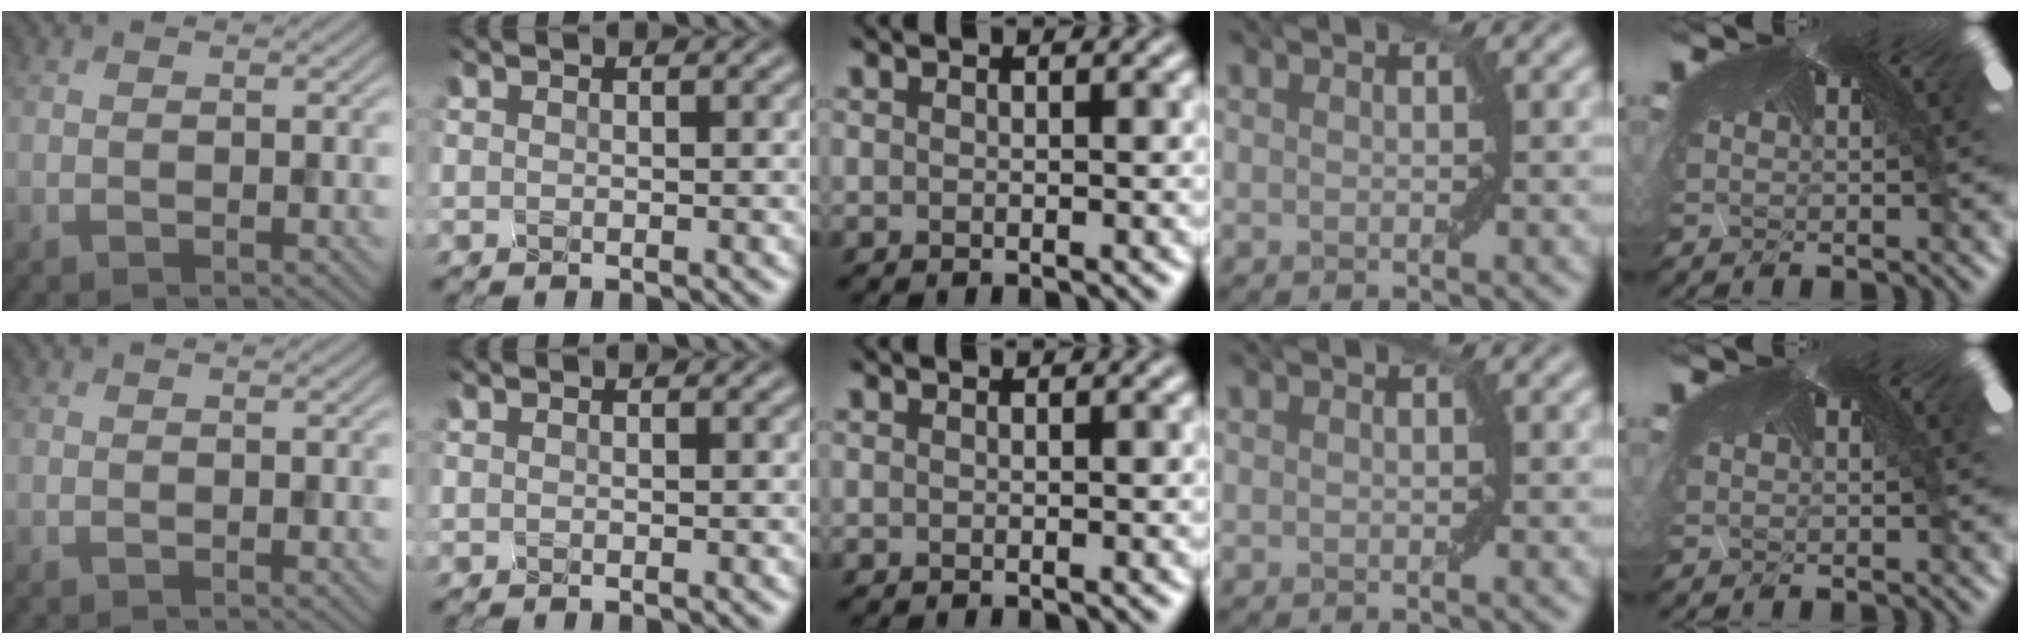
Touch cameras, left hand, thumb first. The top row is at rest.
{}